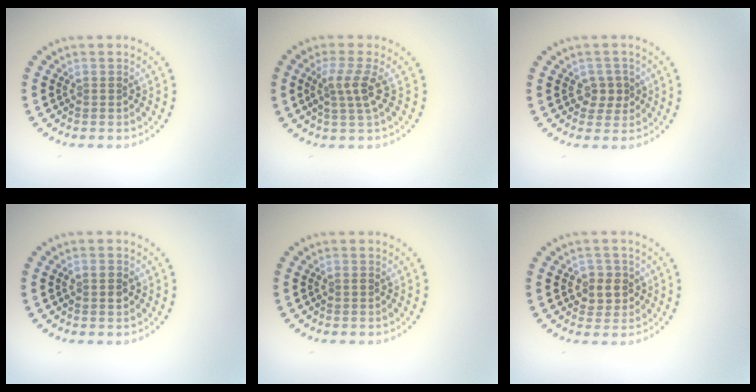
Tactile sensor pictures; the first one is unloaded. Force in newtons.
{"total": 2.7, "press": 2.0, "slide": 1.8}
{"total": 1.9, "press": 1.7, "slide": 0.7}
{"total": 1.3, "press": 1.3, "slide": 0.1}
{"total": 0.7, "press": 0.7, "slide": 0.1}
{"total": 2.4, "press": 2.2, "slide": 0.7}